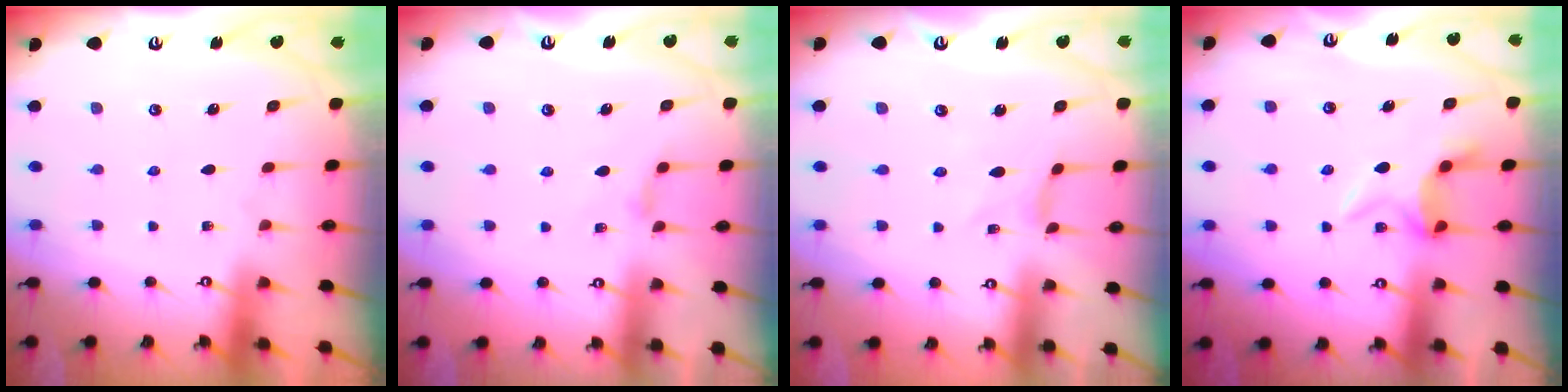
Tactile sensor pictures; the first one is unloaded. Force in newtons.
{"total": 2.4, "press": 2.4, "slide": 0.4}
{"total": 0.0}
{"total": 5.1, "press": 4.9, "slide": 1.4}